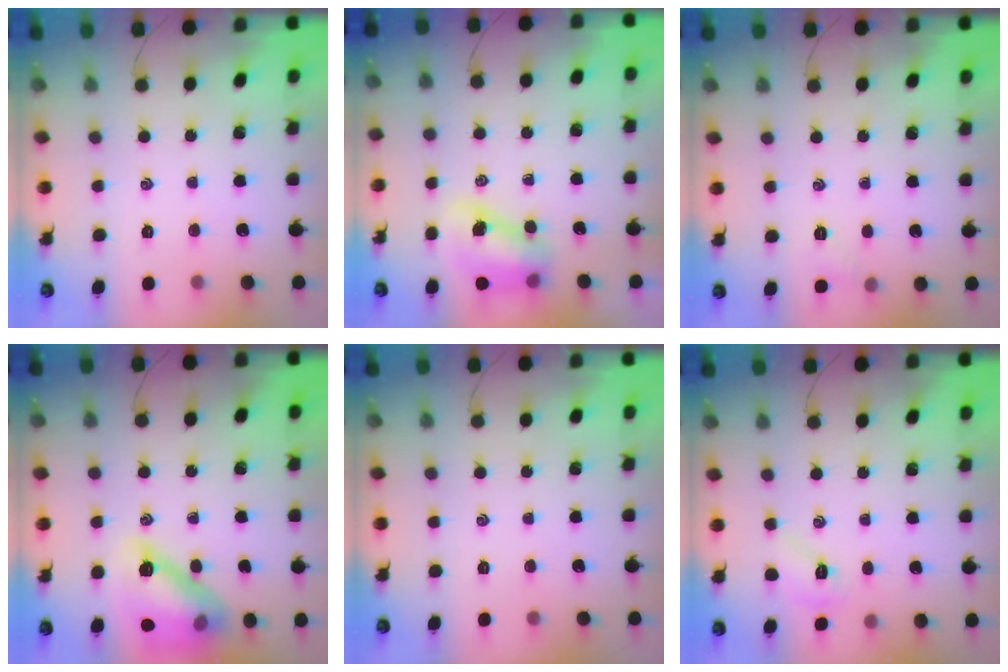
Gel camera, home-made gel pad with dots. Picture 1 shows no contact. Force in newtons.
{"total": 7.9, "press": 7.8, "slide": 1.3}
{"total": 3.8, "press": 3.6, "slide": 1.0}
{"total": 14.2, "press": 14.2, "slide": 0.7}
{"total": 0.0}
{"total": 6.3, "press": 6.2, "slide": 1.1}